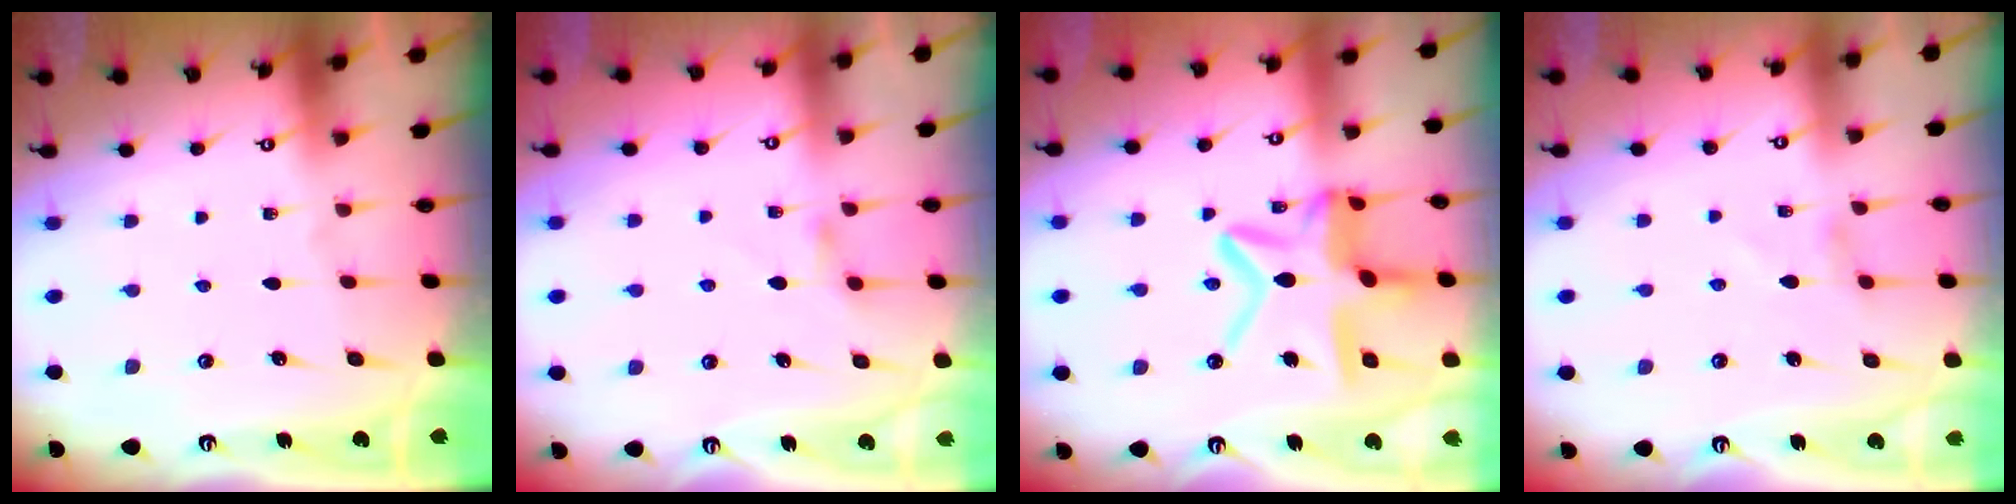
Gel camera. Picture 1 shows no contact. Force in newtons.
{"total": 2.8, "press": 2.7, "slide": 0.6}
{"total": 16.1, "press": 16.0, "slide": 1.4}
{"total": 2.5, "press": 2.5, "slide": 0.4}